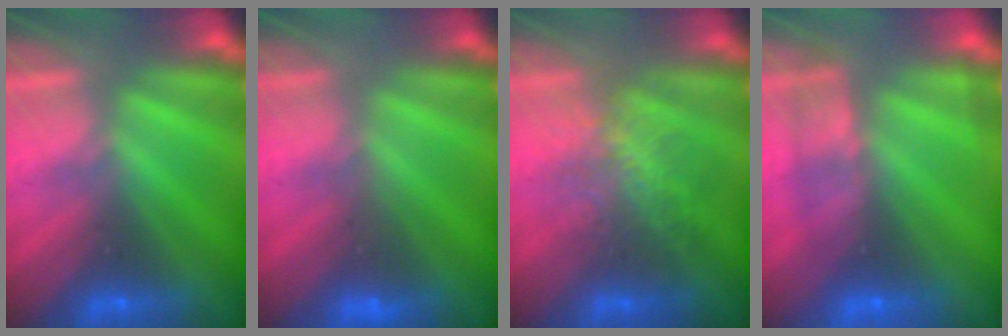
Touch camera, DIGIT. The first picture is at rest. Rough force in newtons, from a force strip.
{"total": 3.0}
{"total": 2.8}
{"total": 2.4}